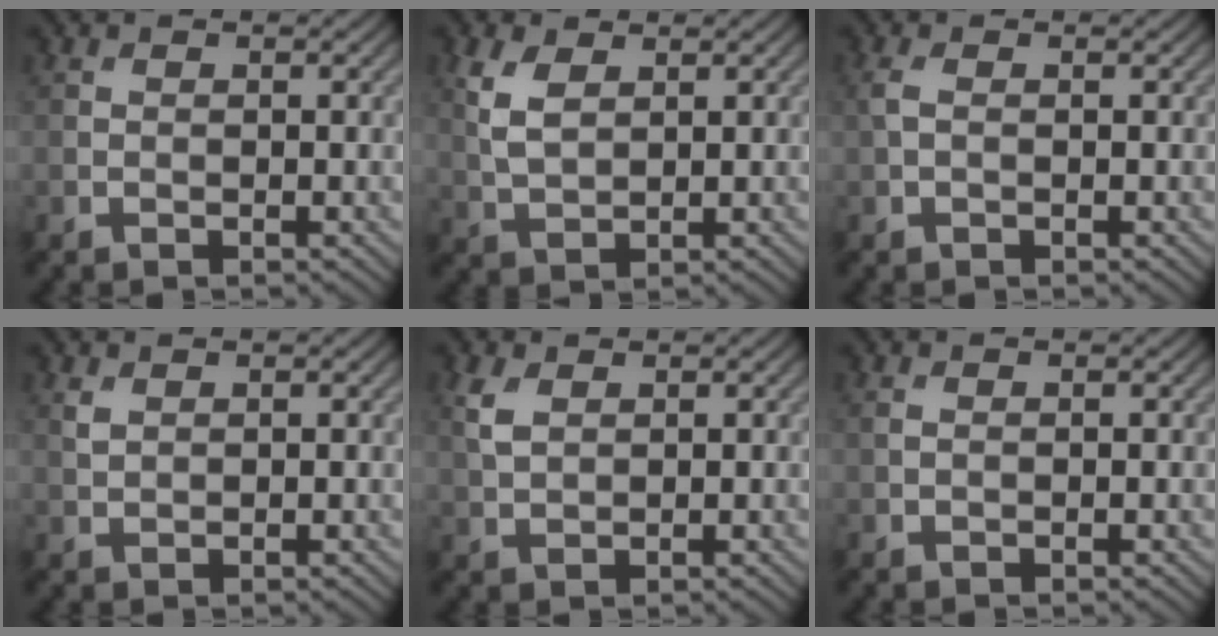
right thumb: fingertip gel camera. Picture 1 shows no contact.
{"total": 4.1, "force": [1.7, 2.2, 3.0], "torque": [-0.083, 0.002, 0.038]}
{"total": 1.3, "force": [0.2, 0.6, 1.2], "torque": [-0.036, 0.004, 0.002]}
{"total": 1.1, "force": [0.7, 0.6, 0.6], "torque": [-0.020, -0.001, 0.018]}
{"total": 2.8, "force": [1.3, 1.7, 1.9], "torque": [-0.055, 0.003, 0.028]}
{"total": 0.6, "force": [0.2, 0.2, 0.5], "torque": [-0.015, 0.003, 0.003]}